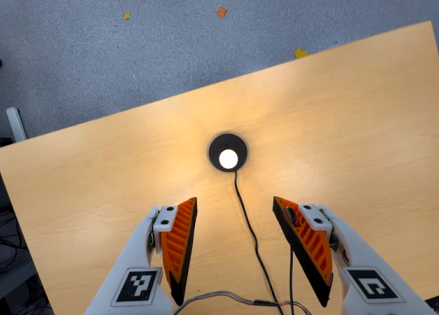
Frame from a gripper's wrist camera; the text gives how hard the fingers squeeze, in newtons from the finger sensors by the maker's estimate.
{"total": 0.0}